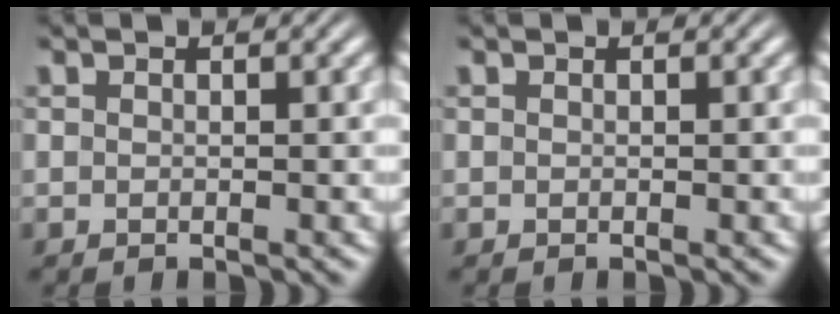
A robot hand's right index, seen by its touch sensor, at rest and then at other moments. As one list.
[{"total": 0.0}]